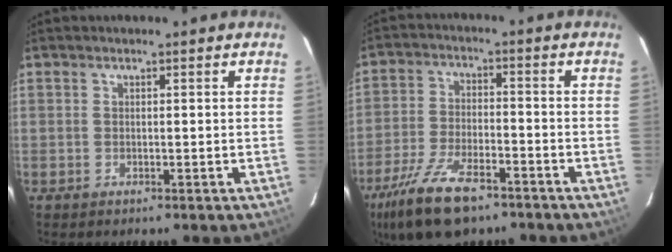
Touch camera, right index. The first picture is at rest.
{"total": 14.9, "force": [-10.4, 5.8, 9.1], "torque": [-0.205, -0.029, -0.189]}